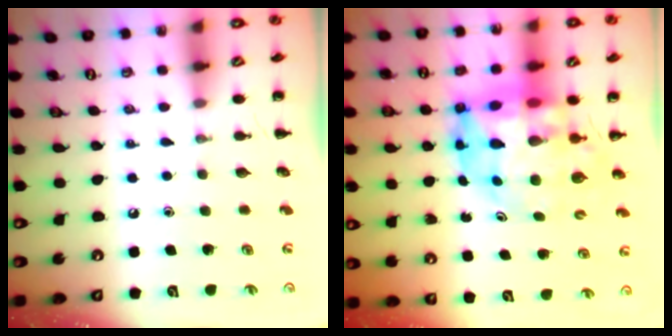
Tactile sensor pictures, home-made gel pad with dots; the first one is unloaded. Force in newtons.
{"total": 13.0, "press": 12.5, "slide": 3.5}